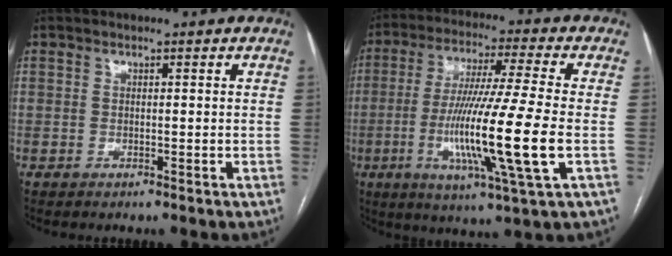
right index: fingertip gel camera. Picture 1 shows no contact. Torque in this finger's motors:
{"motor_torque": [2.14, 0.00, 0.66, 0.21]}